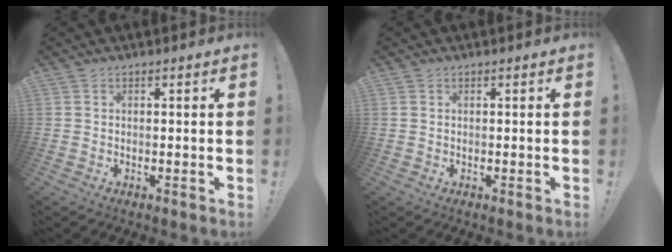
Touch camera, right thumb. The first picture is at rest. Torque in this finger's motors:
{"motor_torque": [0.00, -0.04, -0.17, -0.19, 0.03]}